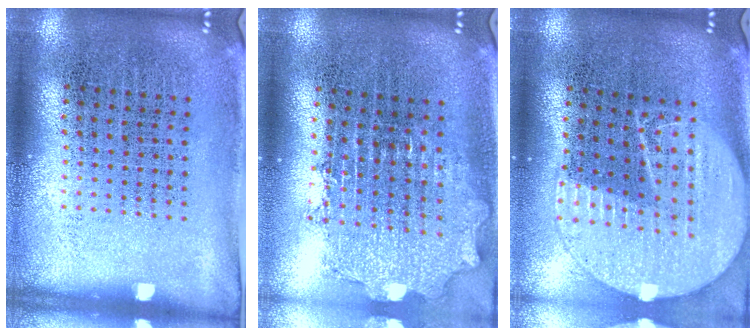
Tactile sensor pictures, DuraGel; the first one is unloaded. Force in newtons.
{"total": 2.0, "press": 1.6, "slide": 1.2}
{"total": 2.1, "press": 1.9, "slide": 1.0}